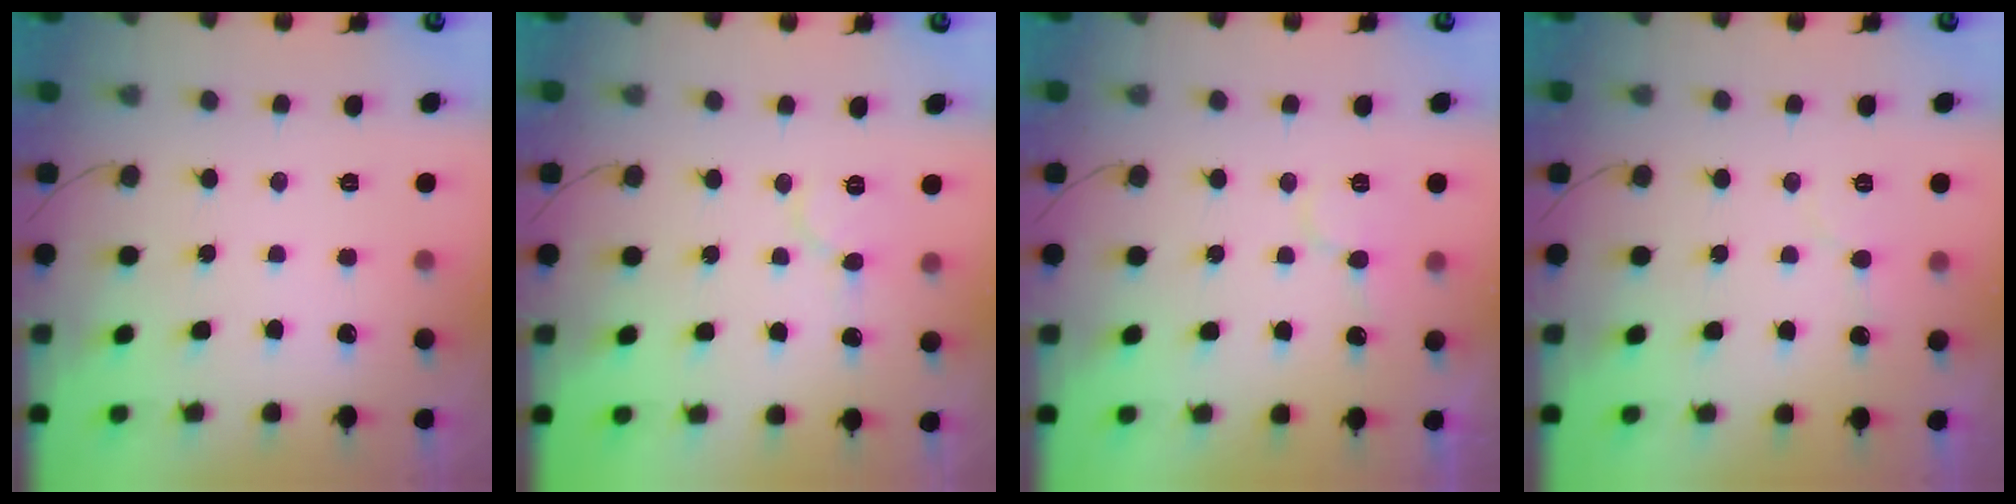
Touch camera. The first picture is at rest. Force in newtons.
{"total": 5.0, "press": 4.9, "slide": 0.5}
{"total": 7.5, "press": 7.5, "slide": 0.5}
{"total": 5.0, "press": 4.9, "slide": 0.5}